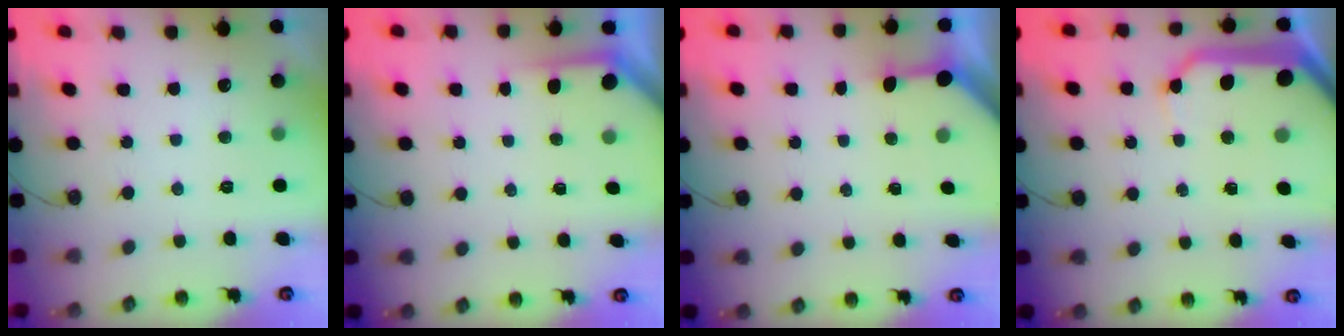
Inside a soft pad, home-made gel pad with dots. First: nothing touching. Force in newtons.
{"total": 2.0, "press": 2.0, "slide": 0.2}
{"total": 3.2, "press": 3.2, "slide": 0.3}
{"total": 12.3, "press": 12.3, "slide": 1.1}